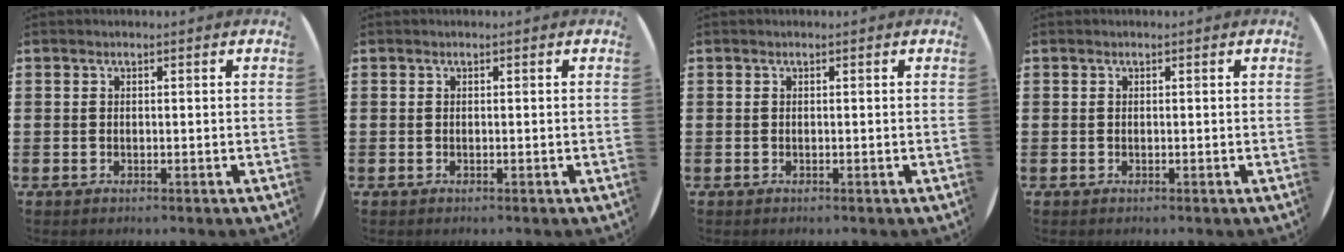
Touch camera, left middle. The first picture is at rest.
{"total": 0.0}
{"total": 0.0}
{"total": 0.0}